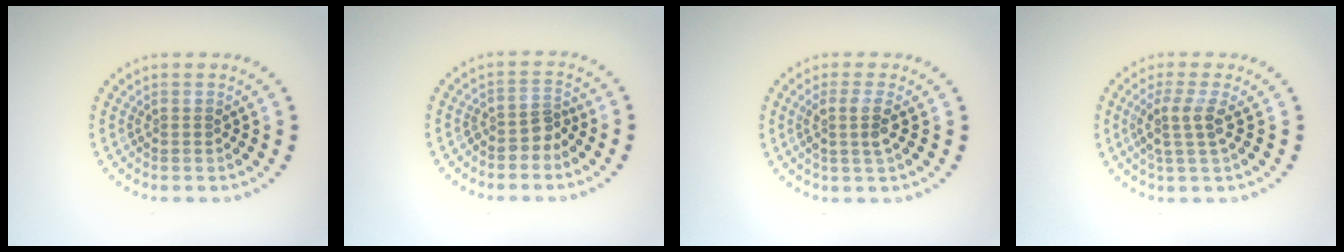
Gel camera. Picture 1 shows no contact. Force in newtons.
{"total": 2.0, "press": 1.5, "slide": 1.4}
{"total": 2.2, "press": 1.8, "slide": 1.2}
{"total": 2.6, "press": 2.0, "slide": 1.6}